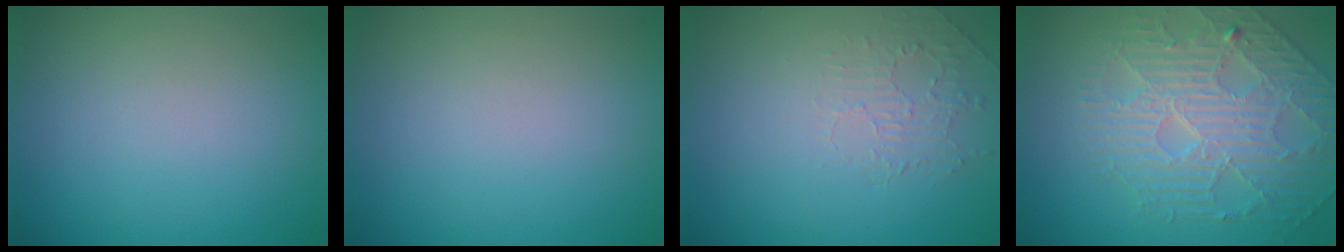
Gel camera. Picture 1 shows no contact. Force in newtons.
{"total": 0.0}
{"total": 1.9, "press": 0.3, "slide": 1.9}
{"total": 4.7, "press": 4.6, "slide": 0.6}